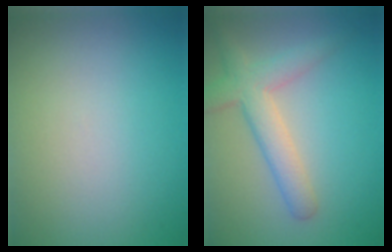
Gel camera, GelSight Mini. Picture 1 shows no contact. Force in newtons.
{"total": 4.1, "press": 4.1, "slide": 0.2}